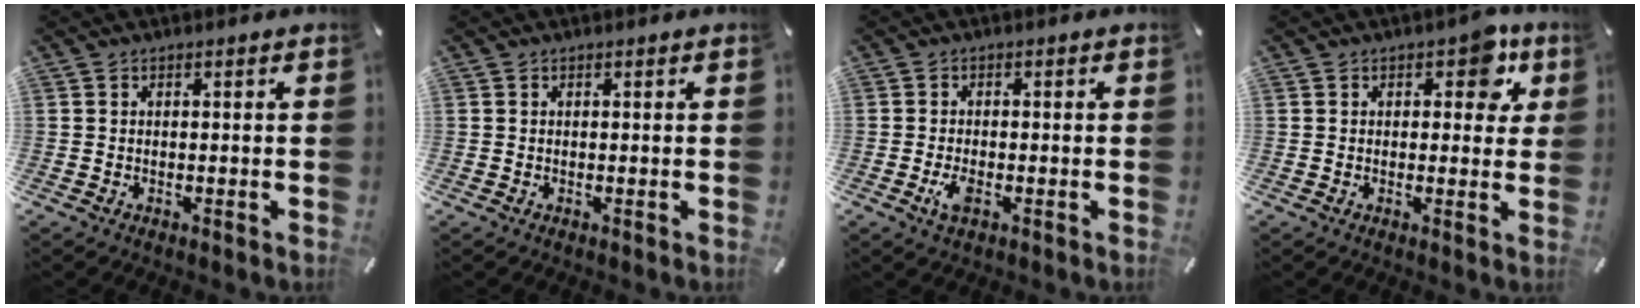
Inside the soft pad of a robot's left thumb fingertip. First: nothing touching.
{"total": 0.0}
{"total": 3.2, "force": [-1.2, 1.4, 2.6], "torque": [-0.064, -0.002, -0.026]}
{"total": 6.6, "force": [3.0, 3.9, 4.5], "torque": [-0.035, -0.008, 0.039]}